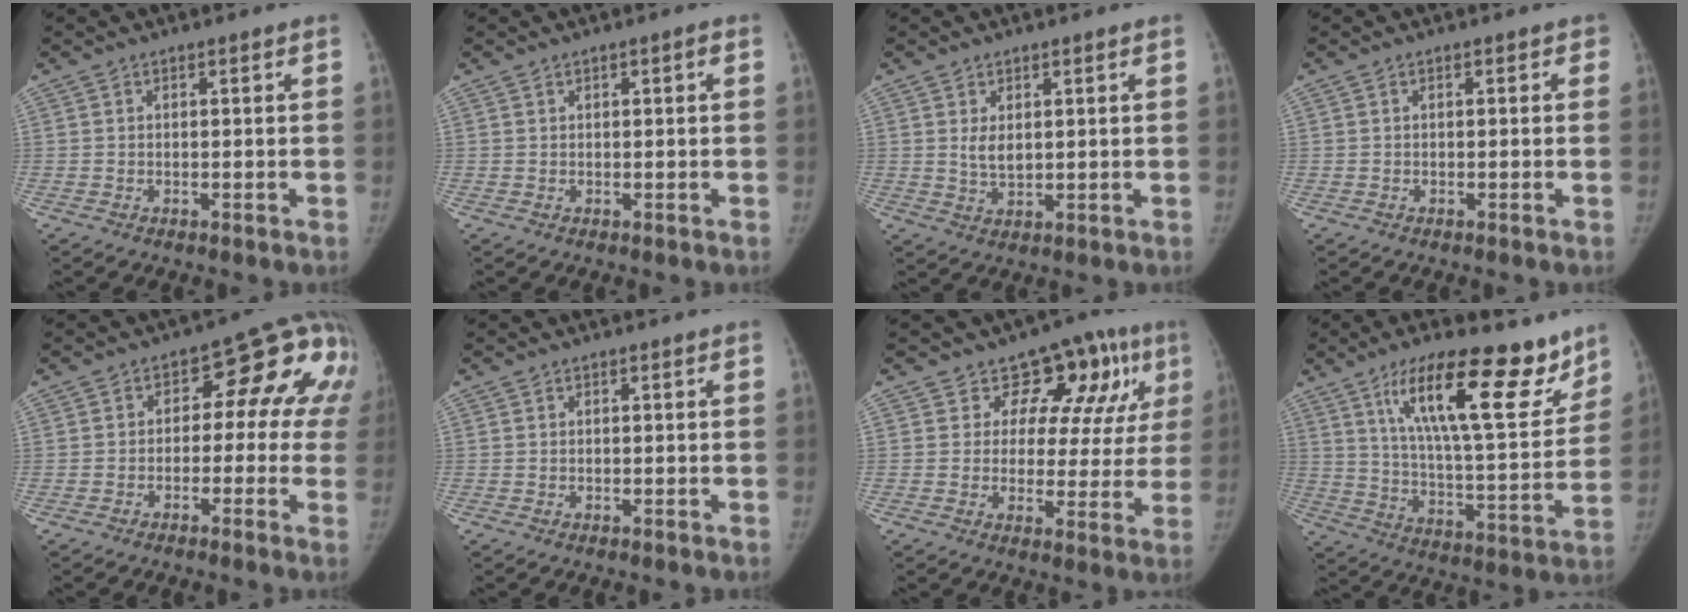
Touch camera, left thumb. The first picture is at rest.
{"total": 1.0, "force": [0.3, 0.4, 0.8], "torque": [-0.011, 0.002, 0.006]}
{"total": 4.8, "force": [1.5, 2.8, 3.6], "torque": [-0.053, -0.020, 0.038]}
{"total": 0.8, "force": [0.3, 0.6, 0.5], "torque": [0.009, 0.003, -0.003]}
{"total": 13.1, "force": [0.7, 8.1, 10.2], "torque": [-0.074, 0.040, -0.005]}
{"total": 0.0}
{"total": 12.3, "force": [7.3, 8.3, 5.3], "torque": [-0.009, -0.025, 0.082]}
{"total": 22.9, "force": [14.0, 7.1, 16.6], "torque": [-0.216, -0.065, 0.229]}